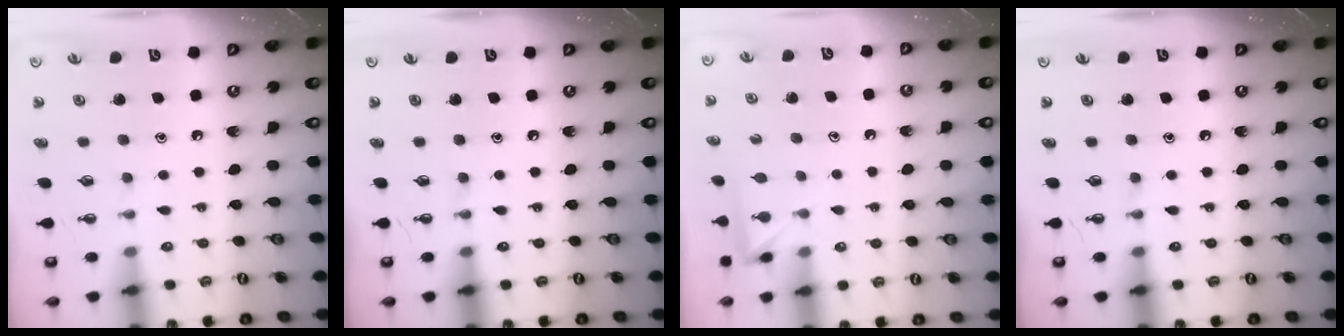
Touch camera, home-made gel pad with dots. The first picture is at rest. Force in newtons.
{"total": 0.0}
{"total": 2.3, "press": 2.3, "slide": 0.3}
{"total": 0.0}